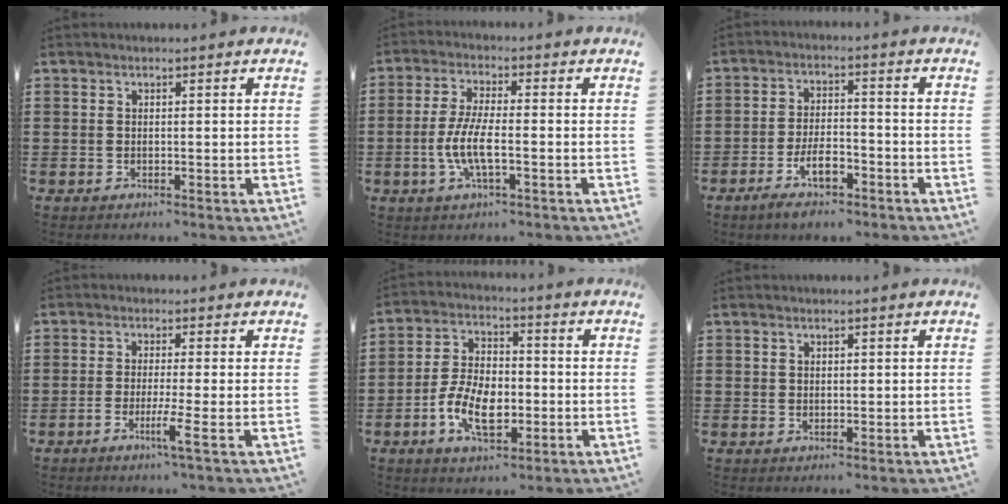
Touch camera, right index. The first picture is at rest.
{"total": 6.7, "force": [-2.1, 1.7, 6.2], "torque": [-0.139, -0.011, -0.047]}
{"total": 6.3, "force": [-3.6, 2.3, 4.6], "torque": [-0.093, 0.002, -0.068]}
{"total": 4.0, "force": [-1.9, -0.3, 3.5], "torque": [-0.066, -0.014, -0.035]}
{"total": 8.7, "force": [-2.7, 4.9, 6.7], "torque": [-0.150, 0.002, -0.054]}
{"total": 1.0, "force": [0.5, 0.8, 0.1], "torque": [-0.004, 0.006, 0.010]}